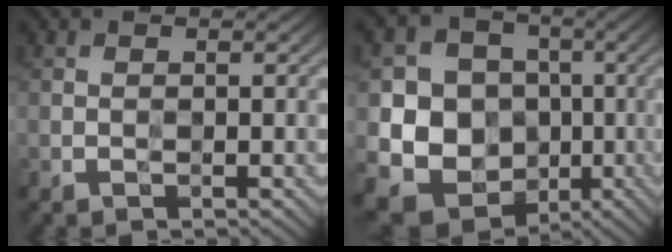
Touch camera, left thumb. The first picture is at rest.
{"total": 14.3, "force": [-2.3, 12.9, 5.8], "torque": [-0.154, -0.028, -0.049]}